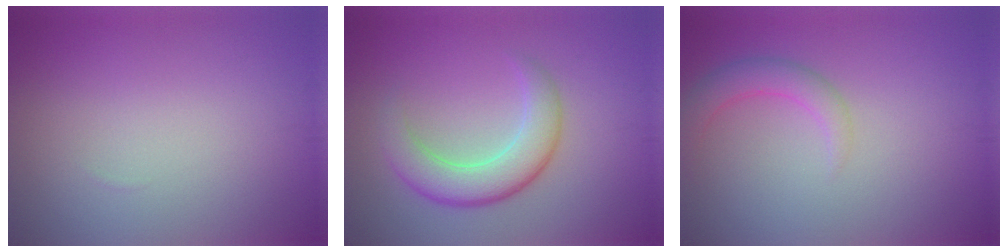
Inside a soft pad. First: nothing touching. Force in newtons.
{"total": 5.0, "press": 5.0, "slide": 0.2}
{"total": 2.4, "press": 2.4, "slide": 0.3}